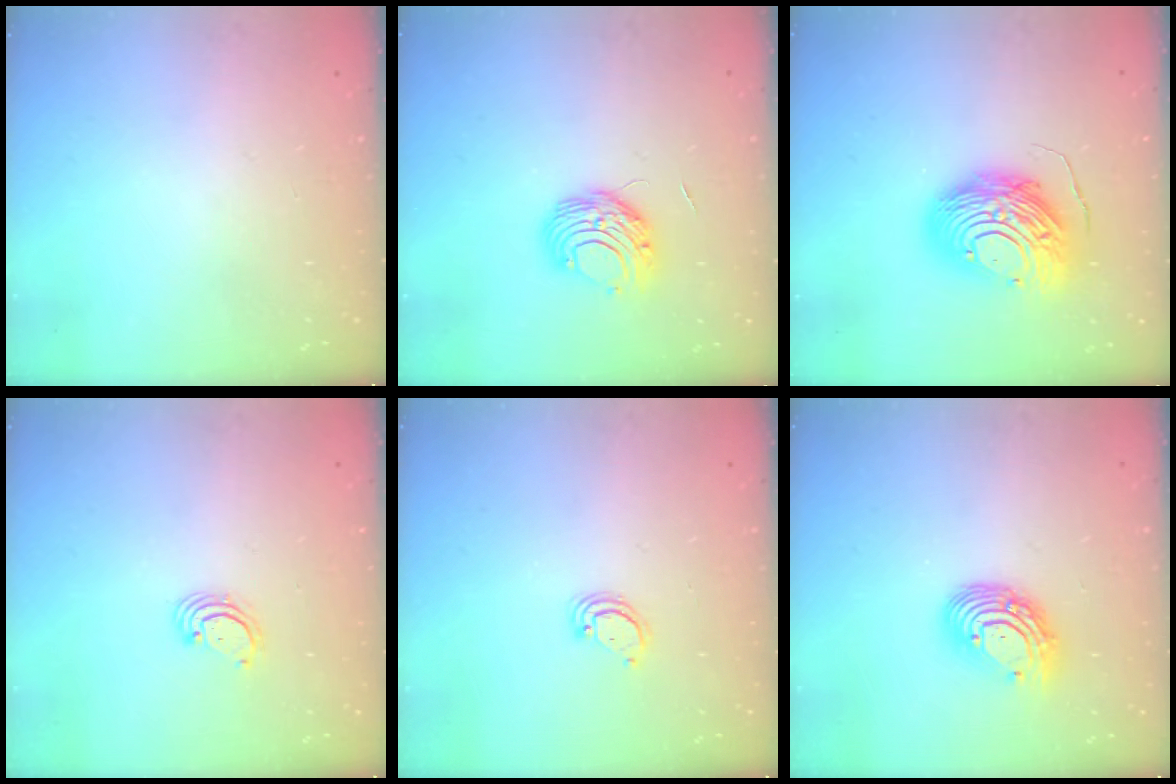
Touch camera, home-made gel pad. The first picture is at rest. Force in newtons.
{"total": 9.7, "press": 9.7, "slide": 0.9}
{"total": 13.7, "press": 13.6, "slide": 1.3}
{"total": 2.5, "press": 2.5, "slide": 0.3}
{"total": 2.9, "press": 2.8, "slide": 0.2}
{"total": 10.8, "press": 10.8, "slide": 1.0}